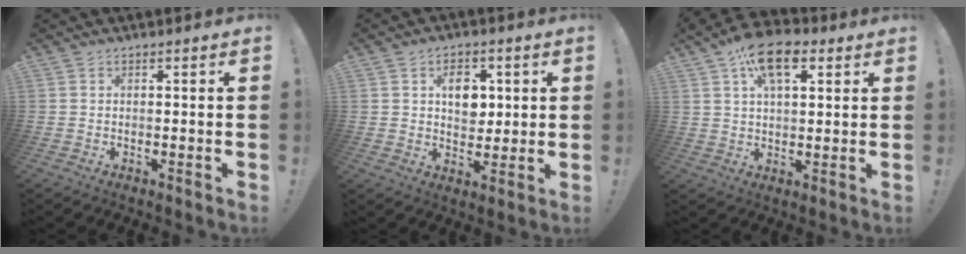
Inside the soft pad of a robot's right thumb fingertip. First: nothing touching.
{"total": 8.3, "force": [2.2, 6.4, 4.9], "torque": [-0.062, -0.004, 0.038]}
{"total": 12.7, "force": [6.1, 6.6, 9.0], "torque": [-0.142, -0.013, 0.109]}